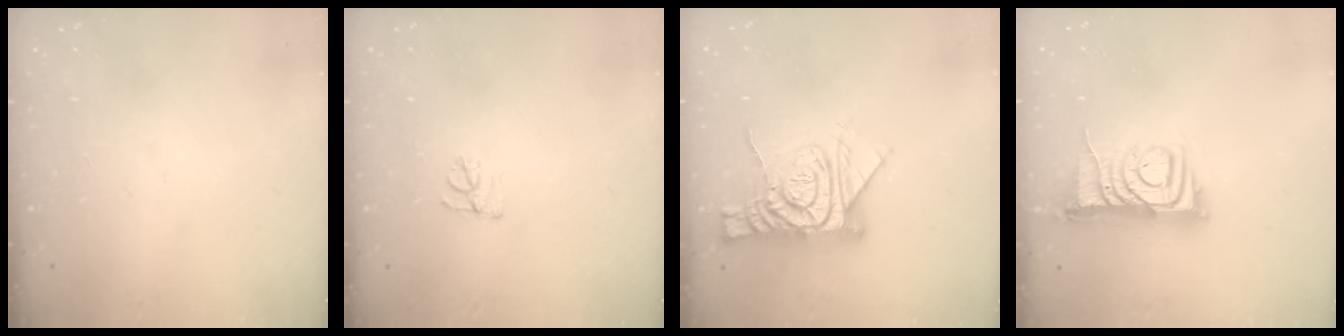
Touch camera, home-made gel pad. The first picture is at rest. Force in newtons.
{"total": 5.6, "press": 5.5, "slide": 0.6}
{"total": 13.0, "press": 13.0, "slide": 1.4}
{"total": 8.5, "press": 8.4, "slide": 0.4}